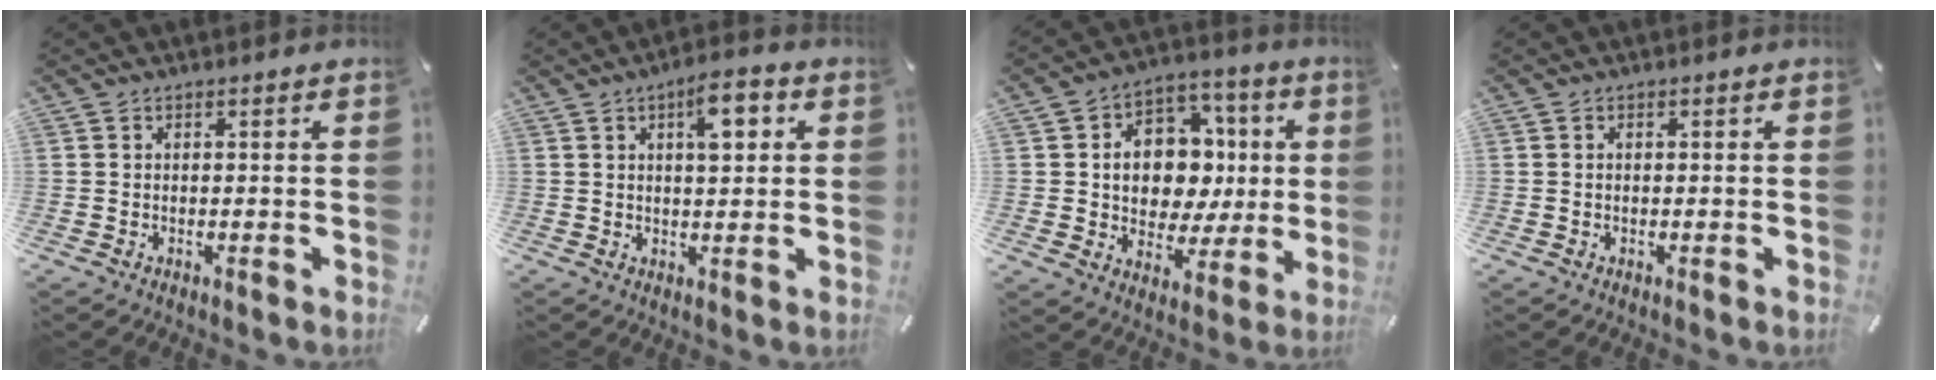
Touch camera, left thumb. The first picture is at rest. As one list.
[{"total": 7.0, "force": [2.6, 2.9, 5.9], "torque": [-0.081, -0.007, 0.034]}, {"total": 12.8, "force": [0.6, 11.1, 6.4], "torque": [-0.085, -0.007, 0.022]}, {"total": 0.0}]